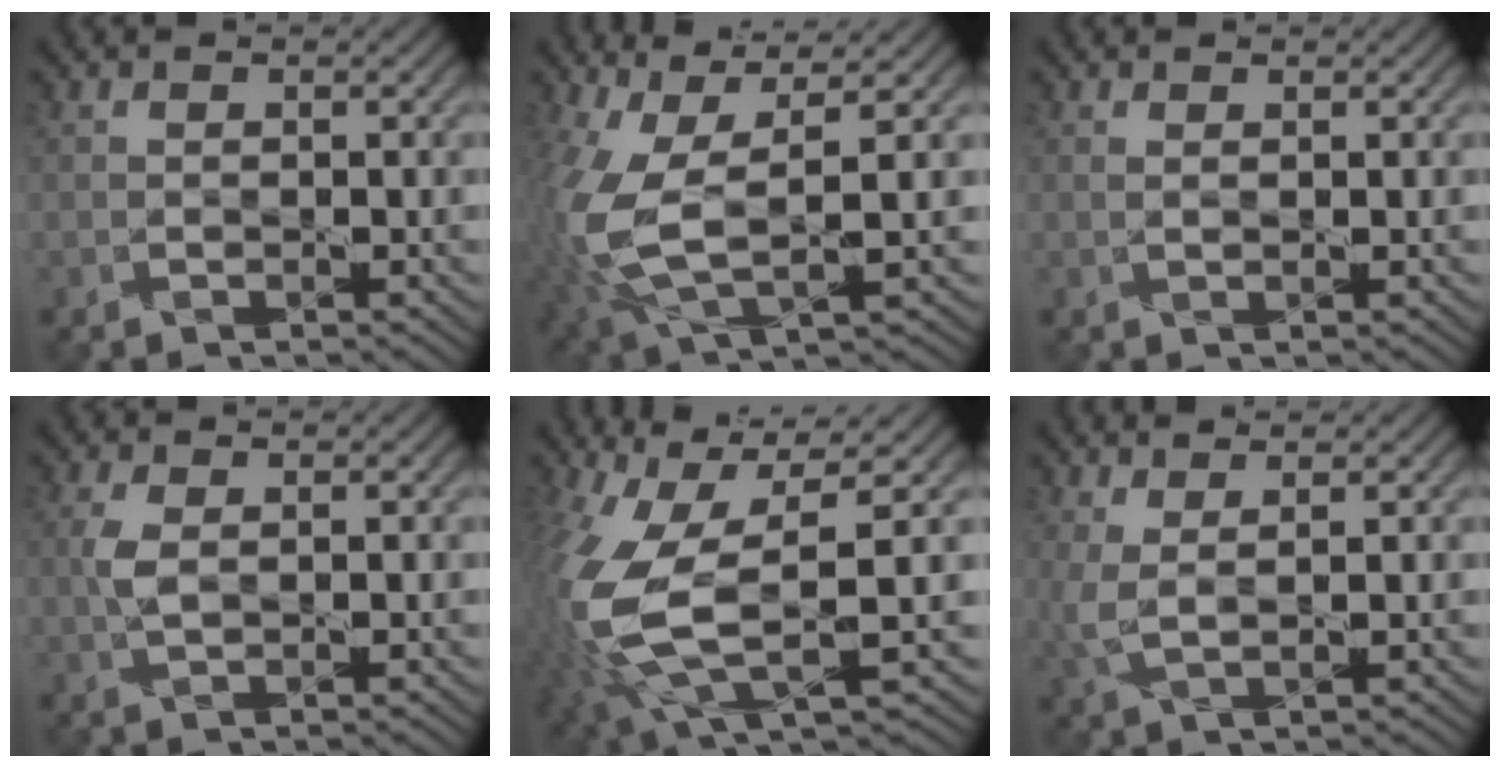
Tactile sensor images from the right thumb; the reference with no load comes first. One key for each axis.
{"total": 11.2, "fx": -0.2, "fy": 5.3, "fz": 9.9, "tx": -0.252, "ty": -0.023, "tz": 0.003}
{"total": 0.6, "fx": 0.4, "fy": 0.1, "fz": 0.5, "tx": -0.014, "ty": 0.003, "tz": 0.007}
{"total": 2.5, "fx": 0.3, "fy": 1.2, "fz": 2.2, "tx": -0.060, "ty": 0.003, "tz": 0.006}
{"total": 13.4, "fx": -0.9, "fy": 6.0, "fz": 12.0, "tx": -0.291, "ty": -0.034, "tz": -0.002}
{"total": 3.4, "fx": 1.4, "fy": 1.2, "fz": 2.9, "tx": -0.078, "ty": 0.003, "tz": 0.029}